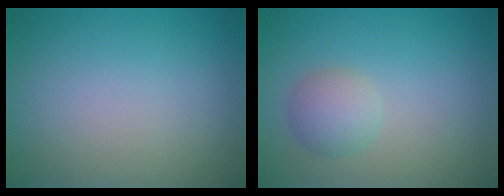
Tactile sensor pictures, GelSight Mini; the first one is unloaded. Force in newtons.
{"total": 2.3, "press": 2.3, "slide": 0.0}